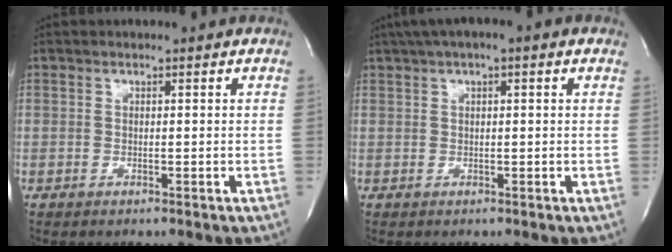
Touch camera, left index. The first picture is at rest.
{"total": 7.0, "force": [4.1, 1.6, 5.4], "torque": [-0.091, 0.039, 0.060]}